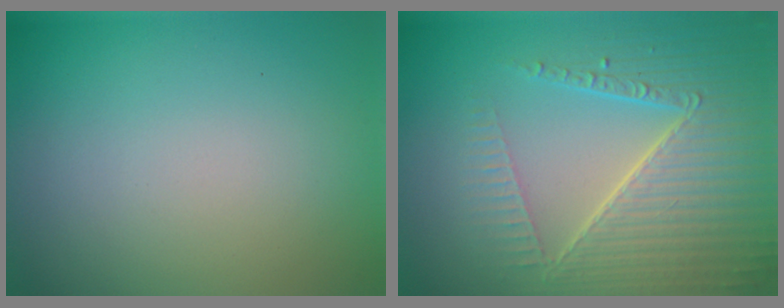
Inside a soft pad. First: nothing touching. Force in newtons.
{"total": 7.0, "press": 5.4, "slide": 4.4}